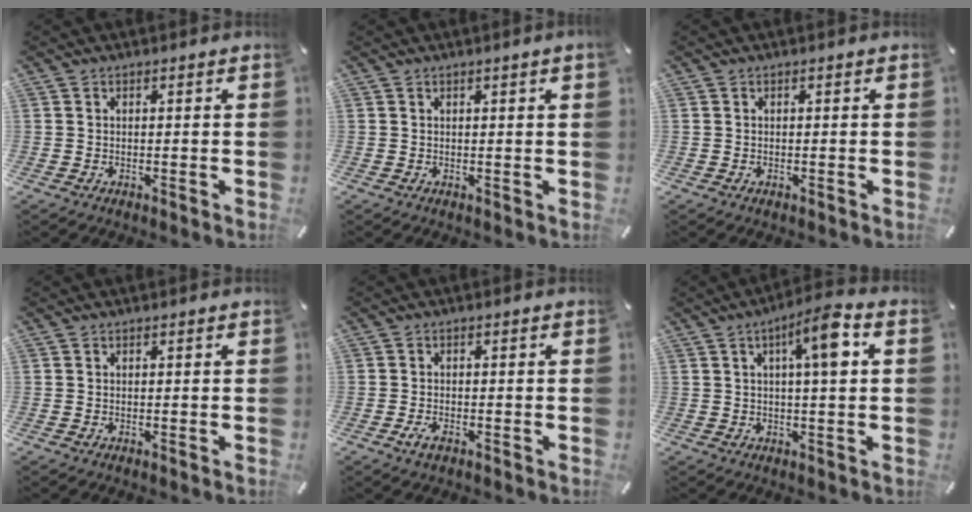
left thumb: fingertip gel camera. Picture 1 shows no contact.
{"total": 1.1, "force": [0.4, -0.1, 1.0], "torque": [-0.018, -0.002, 0.007]}
{"total": 0.0}
{"total": 0.0}
{"total": 2.3, "force": [-1.3, 1.0, 1.5], "torque": [-0.033, 0.002, -0.025]}
{"total": 9.0, "force": [2.5, 1.4, 8.5], "torque": [-0.141, 0.001, 0.031]}